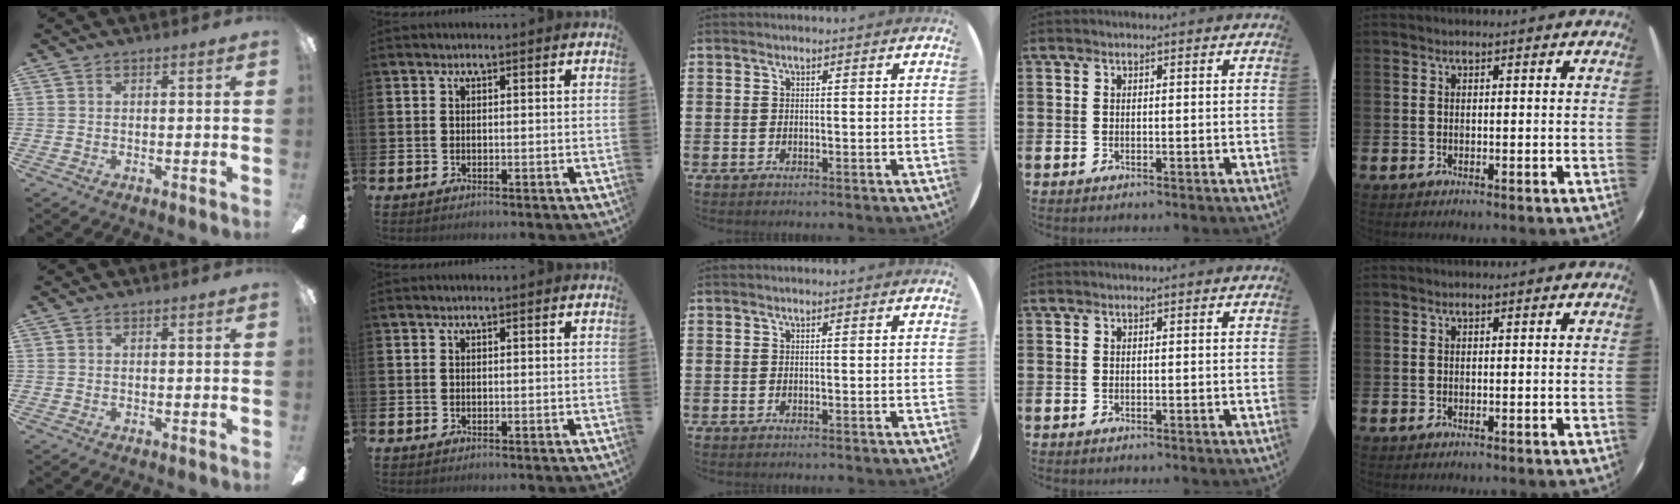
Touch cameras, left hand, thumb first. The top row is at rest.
{}